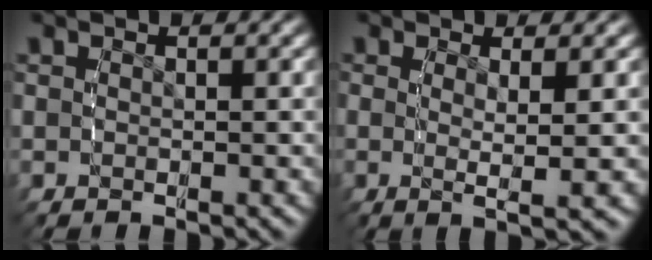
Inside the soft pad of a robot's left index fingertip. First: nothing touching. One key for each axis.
{"total": 4.0, "fx": -0.1, "fy": 0.5, "fz": 3.9, "tx": -0.054, "ty": -0.007, "tz": 0.002}